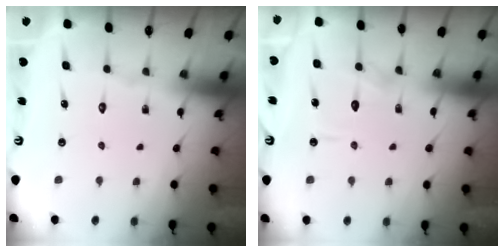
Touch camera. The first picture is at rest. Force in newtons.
{"total": 8.9, "press": 8.9, "slide": 0.8}